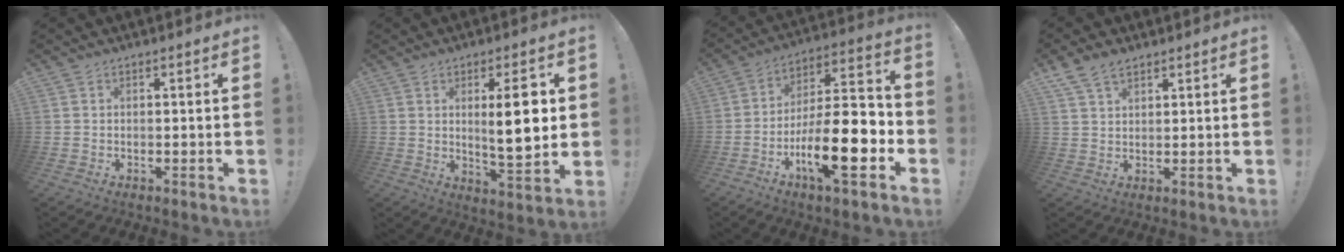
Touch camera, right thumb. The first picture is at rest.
{"total": 11.2, "force": [2.3, 2.7, 10.6], "torque": [-0.151, -0.010, 0.032]}
{"total": 21.3, "force": [-8.3, 6.5, 18.5], "torque": [-0.313, 0.037, -0.132]}
{"total": 5.7, "force": [4.0, 3.1, 2.8], "torque": [-0.061, -0.009, 0.079]}